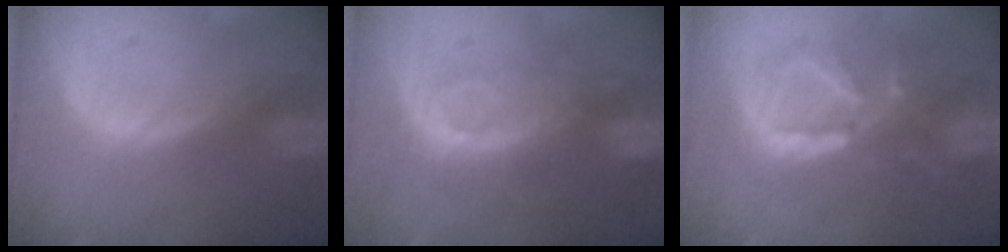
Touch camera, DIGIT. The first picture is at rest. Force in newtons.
{"total": 9.3, "press": 8.2, "slide": 4.3}
{"total": 8.3, "press": 8.2, "slide": 0.8}